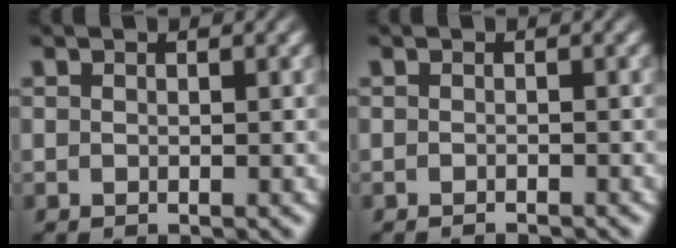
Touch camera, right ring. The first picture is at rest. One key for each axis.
{"total": 1.2, "fx": -1.2, "fy": -0.2, "fz": -0.1, "tx": 0.004, "ty": -0.003, "tz": -0.018}